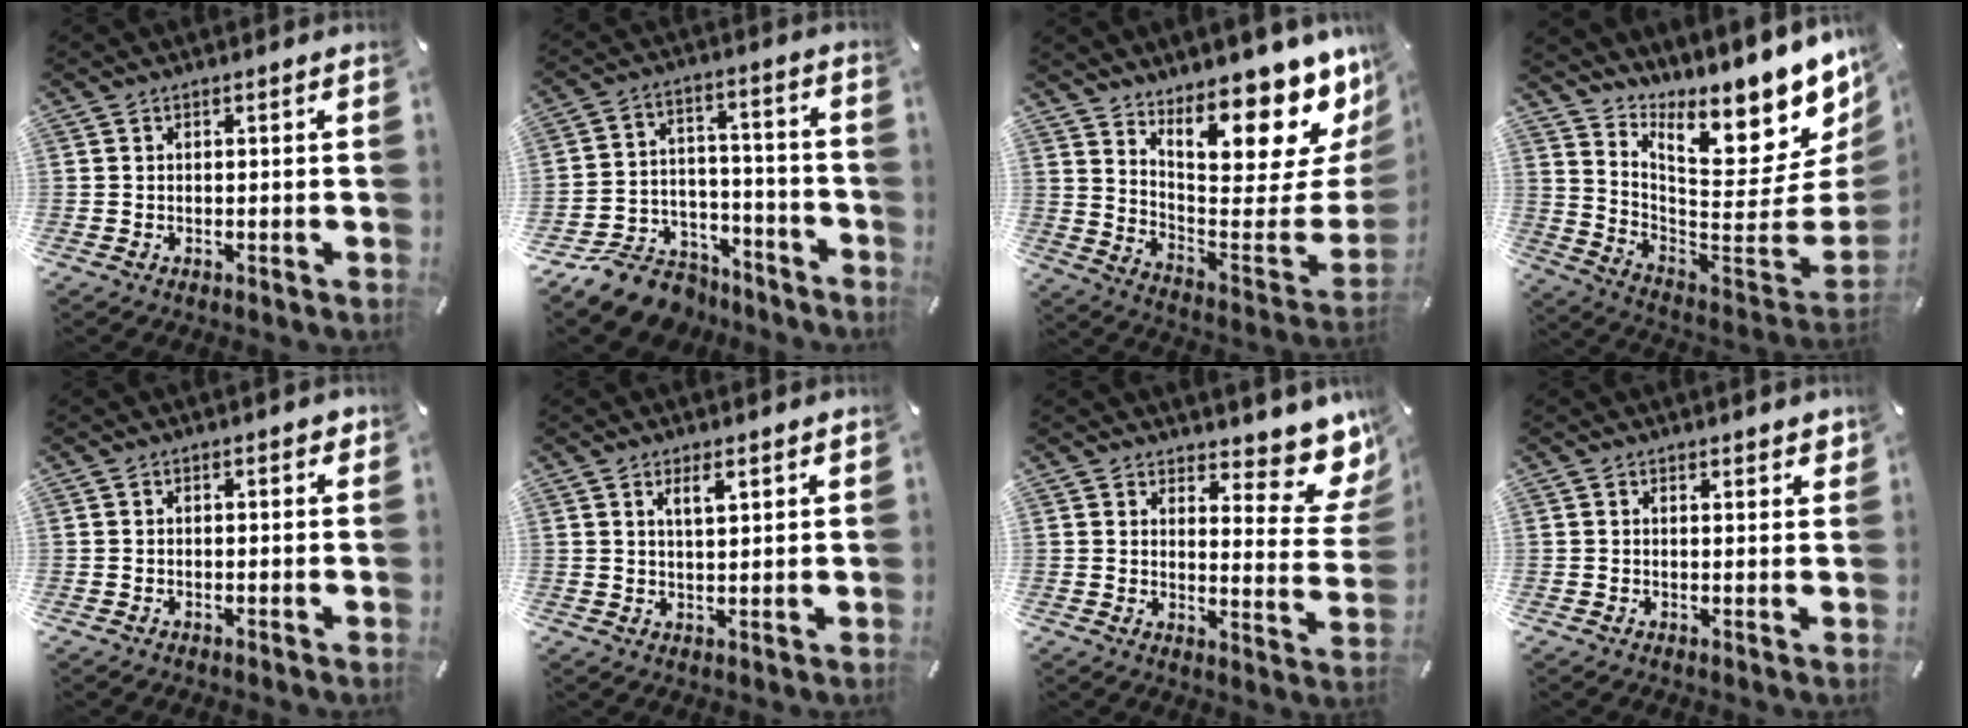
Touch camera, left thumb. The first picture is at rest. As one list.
[{"total": 12.2, "force": [-9.0, 7.3, 3.5], "torque": [-0.046, 0.068, -0.157]}, {"total": 19.0, "force": [14.7, 6.0, 10.5], "torque": [-0.092, -0.141, 0.231]}, {"total": 16.8, "force": [13.3, 4.8, 9.1], "torque": [-0.101, -0.142, 0.212]}, {"total": 0.7, "force": [0.2, 0.5, 0.4], "torque": [-0.001, 0.000, 0.001]}, {"total": 4.0, "force": [2.4, 1.4, 2.9], "torque": [-0.046, -0.006, 0.039]}, {"total": 11.2, "force": [8.3, 4.6, 6.0], "torque": [-0.061, -0.081, 0.144]}, {"total": 1.6, "force": [1.4, 0.6, 0.4], "torque": [0.000, -0.005, 0.026]}]